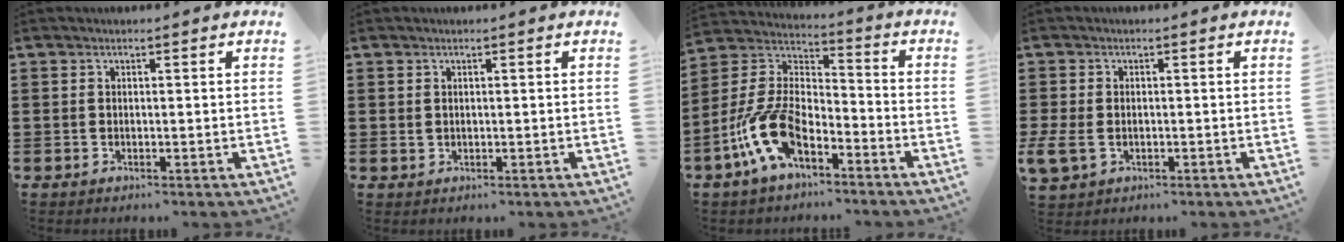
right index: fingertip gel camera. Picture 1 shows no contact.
{"total": 0.7, "force": [0.2, 0.6, 0.2], "torque": [-0.006, 0.003, 0.004]}
{"total": 11.8, "force": [-6.6, 5.1, 8.3], "torque": [-0.209, 0.001, -0.134]}
{"total": 2.7, "force": [-0.8, 1.9, 1.8], "torque": [-0.058, -0.007, -0.020]}